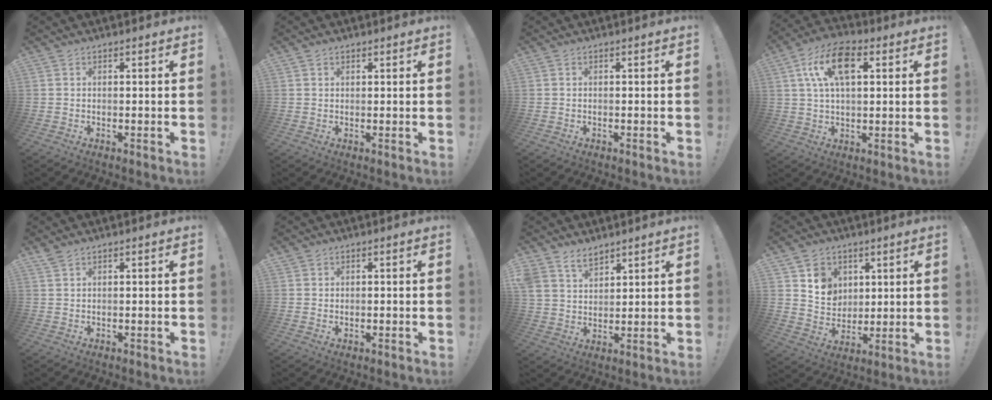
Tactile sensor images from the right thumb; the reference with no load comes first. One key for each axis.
{"total": 0.9, "fx": 0.7, "fy": 0.5, "fz": 0.1, "tx": 0.002, "ty": -0.002, "tz": 0.013}
{"total": 0.0}
{"total": 13.5, "fx": 4.2, "fy": 7.2, "fz": 10.6, "tx": -0.186, "ty": 0.010, "tz": 0.078}
{"total": 1.6, "fx": 1.2, "fy": 0.6, "fz": 0.8, "tx": -0.021, "ty": 0.000, "tz": 0.023}
{"total": 1.1, "fx": 0.6, "fy": 0.9, "fz": 0.1, "tx": 0.006, "ty": 0.000, "tz": 0.009}
{"total": 7.2, "fx": 5.8, "fy": 4.0, "fz": 1.7, "tx": -0.047, "ty": -0.029, "tz": 0.114}
{"total": 8.7, "fx": 4.6, "fy": 7.1, "fz": 1.7, "tx": -0.014, "ty": -0.037, "tz": 0.090}